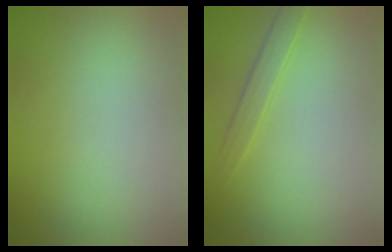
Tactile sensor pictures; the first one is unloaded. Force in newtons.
{"total": 1.4, "press": 1.4, "slide": 0.0}